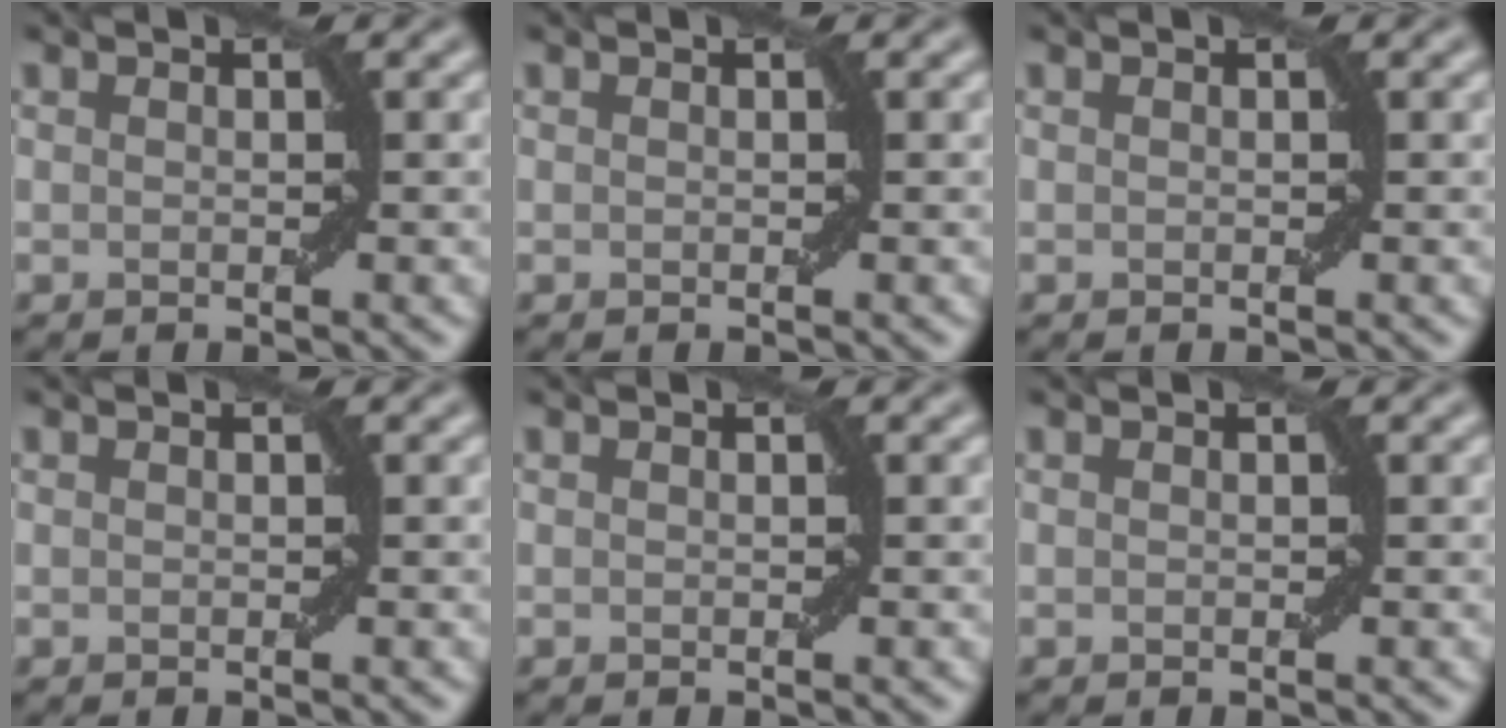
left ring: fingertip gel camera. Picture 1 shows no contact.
{"total": 0.0}
{"total": 0.0}
{"total": 0.0}
{"total": 0.0}
{"total": 0.0}